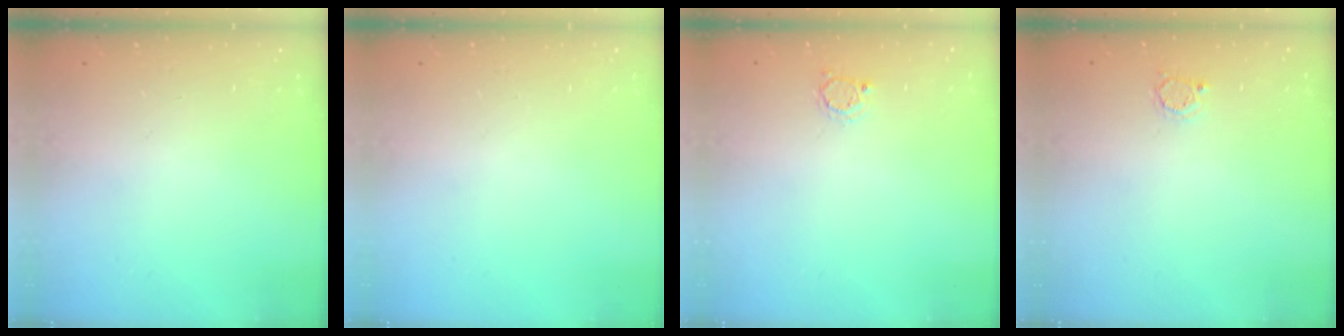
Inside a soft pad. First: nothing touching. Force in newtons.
{"total": 0.0}
{"total": 2.6, "press": 2.6, "slide": 0.4}
{"total": 2.2, "press": 2.1, "slide": 0.4}